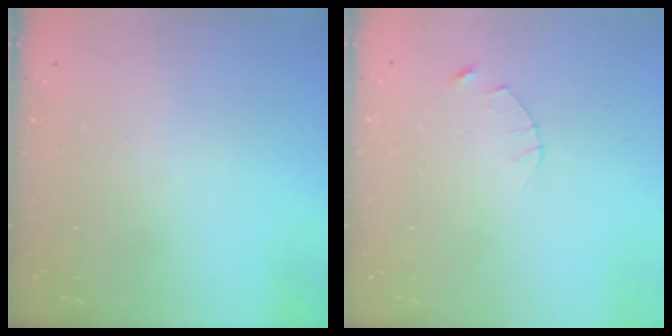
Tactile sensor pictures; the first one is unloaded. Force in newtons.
{"total": 2.5, "press": 2.4, "slide": 0.3}